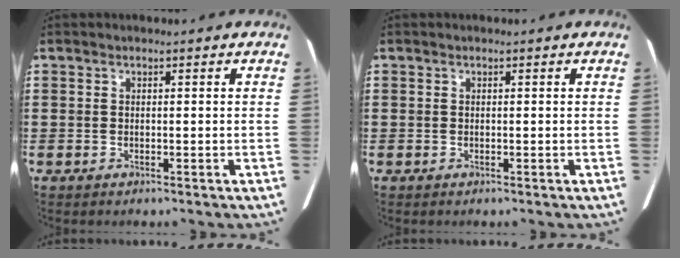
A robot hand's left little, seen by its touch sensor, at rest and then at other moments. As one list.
[{"total": 0.0}]